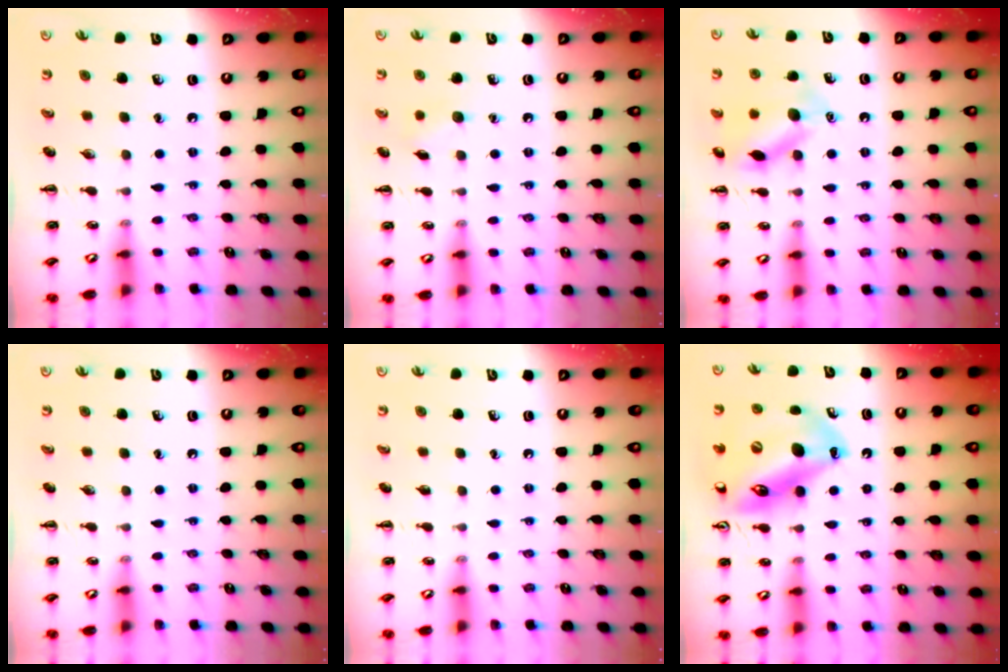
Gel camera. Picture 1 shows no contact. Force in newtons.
{"total": 5.8, "press": 5.7, "slide": 1.1}
{"total": 13.0, "press": 13.0, "slide": 0.8}
{"total": 0.0}
{"total": 0.0}
{"total": 16.9, "press": 16.3, "slide": 4.5}